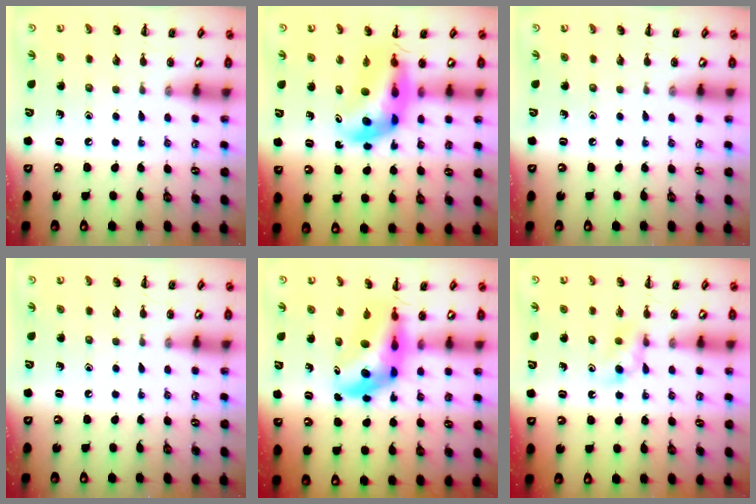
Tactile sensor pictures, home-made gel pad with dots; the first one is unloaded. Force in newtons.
{"total": 7.2, "press": 6.8, "slide": 2.4}
{"total": 0.0}
{"total": 0.0}
{"total": 6.3, "press": 6.0, "slide": 2.0}
{"total": 5.3, "press": 4.9, "slide": 2.1}